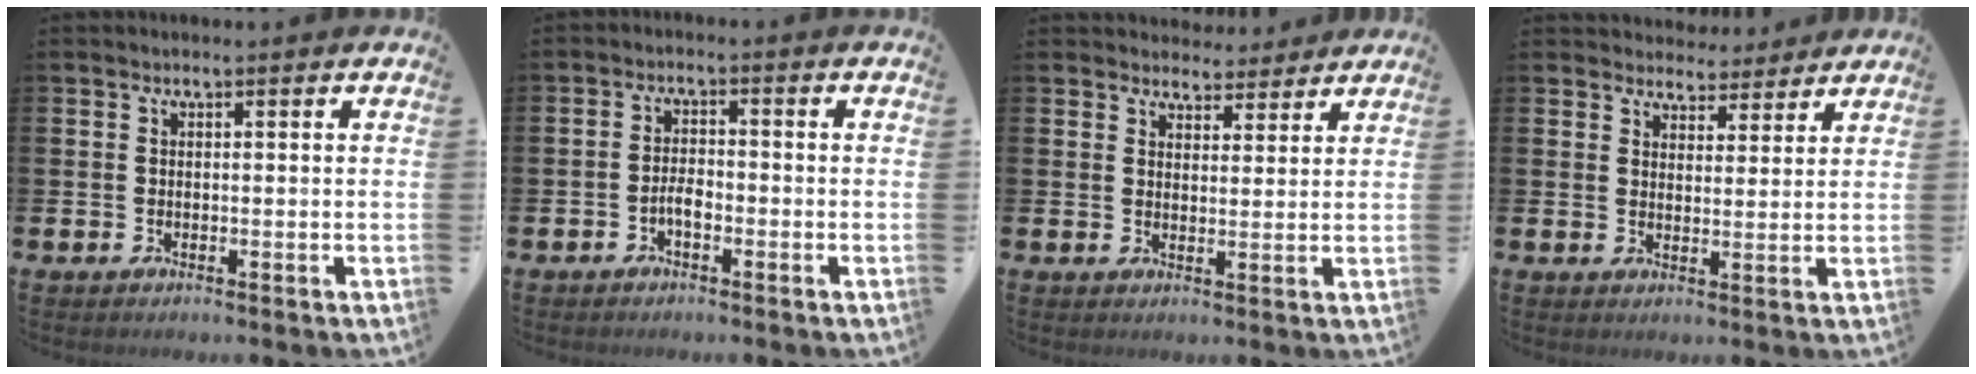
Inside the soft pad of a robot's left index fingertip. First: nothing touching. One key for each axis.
{"total": 2.4, "fx": -1.1, "fy": 1.0, "fz": 1.8, "tx": -0.034, "ty": 0.004, "tz": -0.022}
{"total": 3.9, "fx": 3.7, "fy": 1.3, "fz": -0.2, "tx": 0.002, "ty": -0.020, "tz": 0.067}
{"total": 4.0, "fx": 3.8, "fy": 1.3, "fz": -0.4, "tx": 0.002, "ty": -0.027, "tz": 0.067}